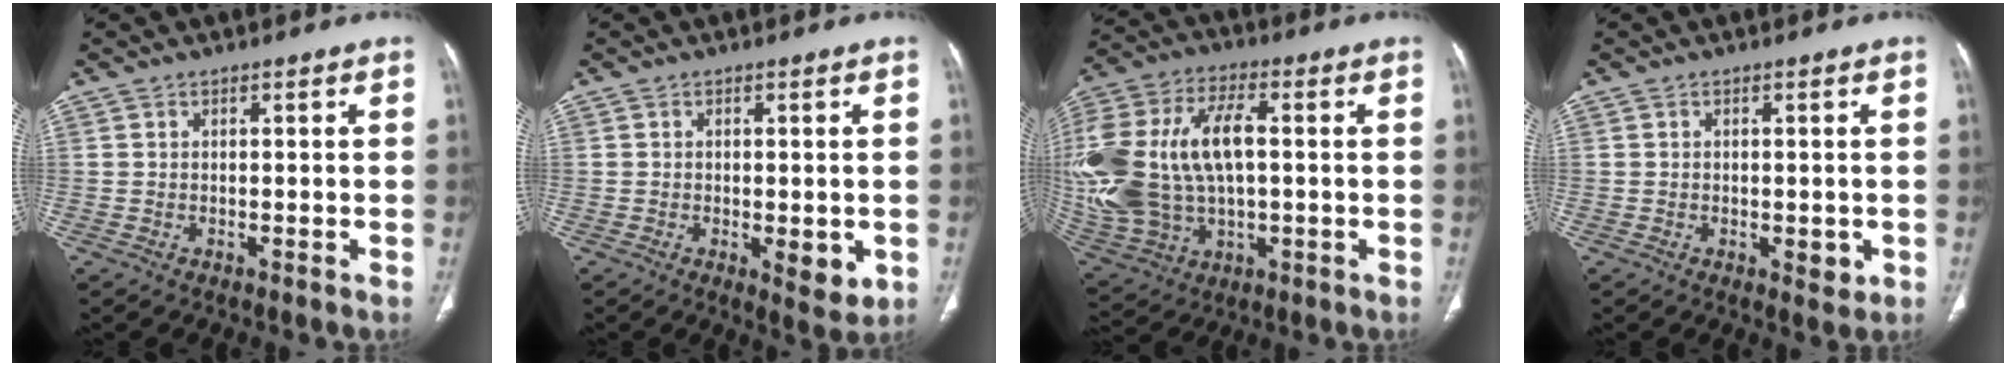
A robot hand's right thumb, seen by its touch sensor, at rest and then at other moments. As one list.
[{"total": 5.2, "force": [-1.0, 2.3, 4.6], "torque": [-0.052, -0.012, -0.007]}, {"total": 26.6, "force": [1.4, 15.5, 21.5], "torque": [-0.501, 0.016, 0.040]}, {"total": 2.9, "force": [-0.5, 1.7, 2.3], "torque": [-0.020, -0.004, -0.001]}]